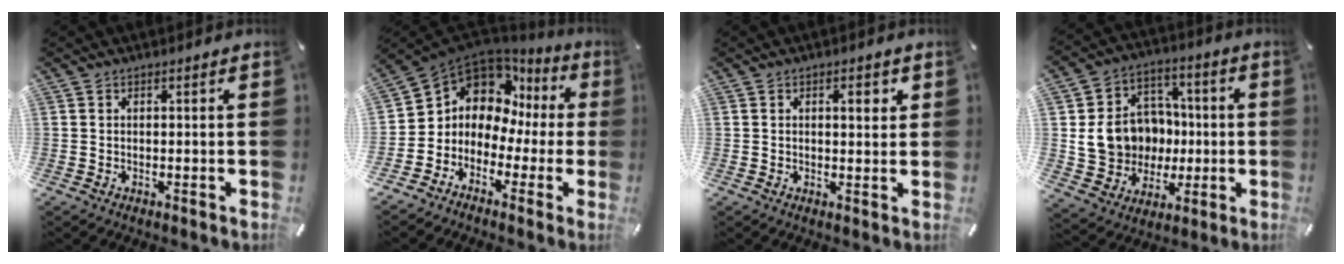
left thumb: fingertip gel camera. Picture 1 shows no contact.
{"total": 9.0, "force": [3.9, 7.6, 2.7], "torque": [-0.080, -0.047, 0.071]}
{"total": 3.2, "force": [1.1, 1.6, 2.5], "torque": [-0.029, -0.003, 0.011]}
{"total": 14.7, "force": [0.7, 13.7, 5.3], "torque": [-0.108, 0.005, 0.029]}